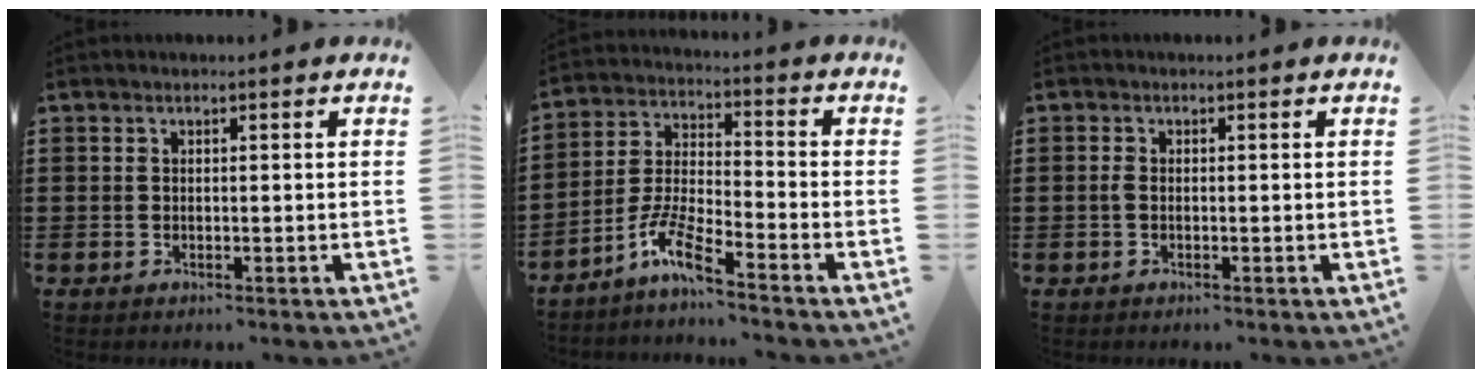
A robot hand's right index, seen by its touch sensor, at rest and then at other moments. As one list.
[{"total": 7.0, "force": [-5.3, 0.8, 4.5], "torque": [-0.111, -0.009, -0.106]}, {"total": 0.9, "force": [-0.3, 0.3, 0.8], "torque": [-0.025, -0.004, -0.007]}]